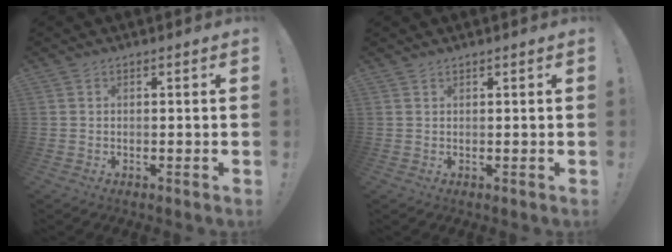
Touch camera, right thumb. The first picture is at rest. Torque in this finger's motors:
{"motor_torque": [-0.36, 0.09, 0.35, -0.10, 0.11]}